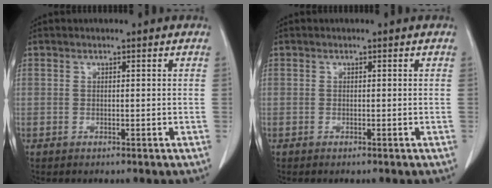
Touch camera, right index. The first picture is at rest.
{"total": 0.0}